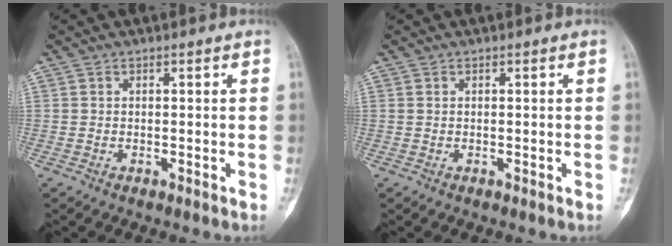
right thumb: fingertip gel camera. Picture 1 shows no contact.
{"total": 0.0}